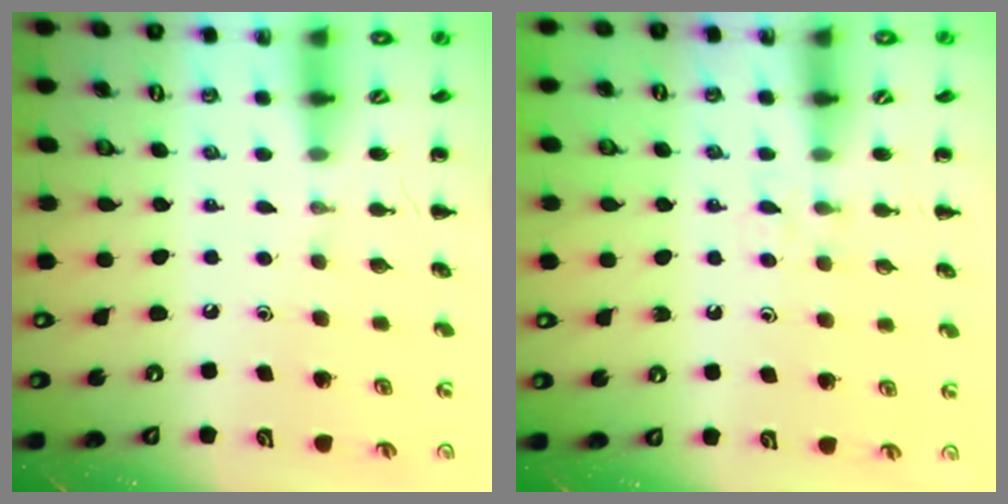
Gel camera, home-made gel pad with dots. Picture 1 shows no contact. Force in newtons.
{"total": 3.0, "press": 2.7, "slide": 1.2}